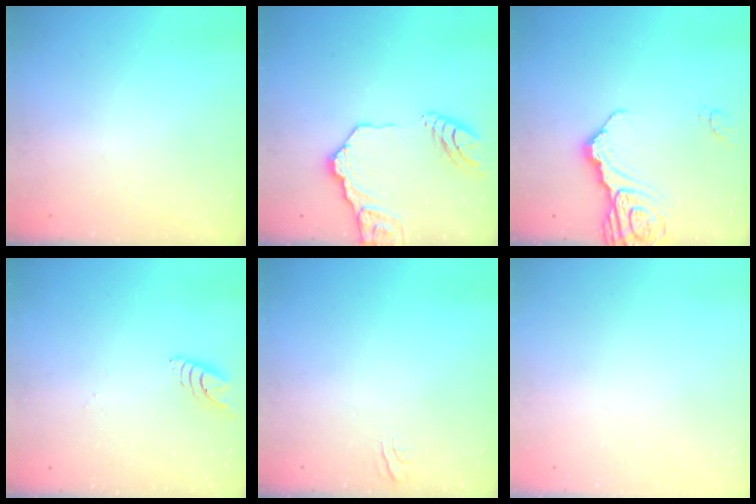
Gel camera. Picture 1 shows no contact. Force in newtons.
{"total": 15.4, "press": 15.3, "slide": 1.8}
{"total": 14.0, "press": 13.9, "slide": 1.6}
{"total": 5.8, "press": 5.8, "slide": 0.5}
{"total": 3.7, "press": 3.7, "slide": 0.3}
{"total": 0.0}